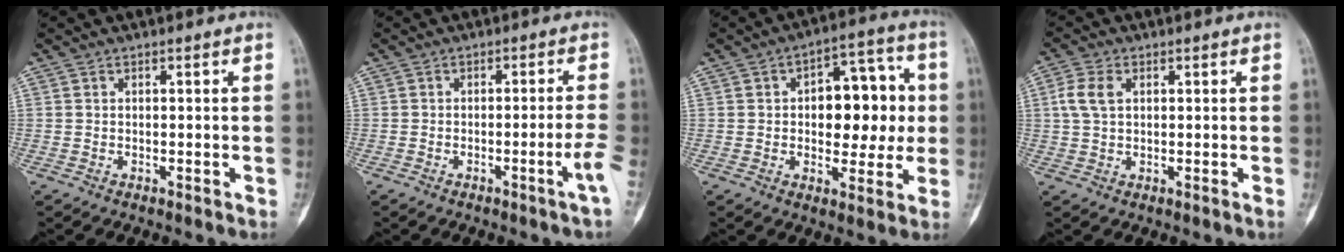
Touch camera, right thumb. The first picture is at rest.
{"total": 3.4, "force": [-1.6, -0.8, 2.9], "torque": [-0.058, 0.007, -0.025]}
{"total": 14.4, "force": [1.0, 8.4, 11.6], "torque": [-0.104, 0.025, 0.012]}
{"total": 4.6, "force": [1.2, 2.7, 3.5], "torque": [-0.085, 0.009, 0.020]}